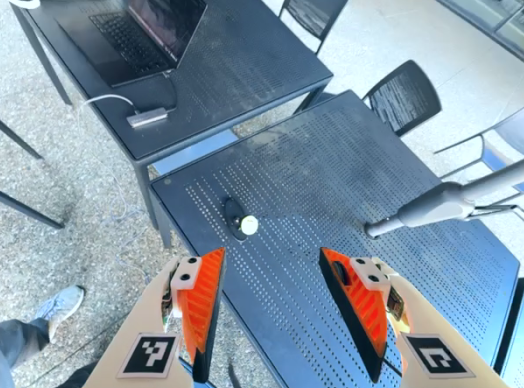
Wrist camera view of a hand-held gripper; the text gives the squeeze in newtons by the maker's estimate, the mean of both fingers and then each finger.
{"total": 0.0}